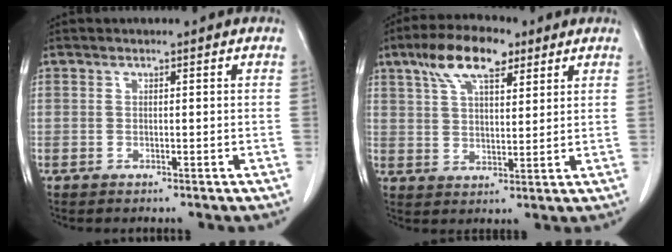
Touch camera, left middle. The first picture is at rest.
{"total": 10.0, "force": [6.0, 3.6, 7.0], "torque": [-0.134, 0.019, 0.109]}